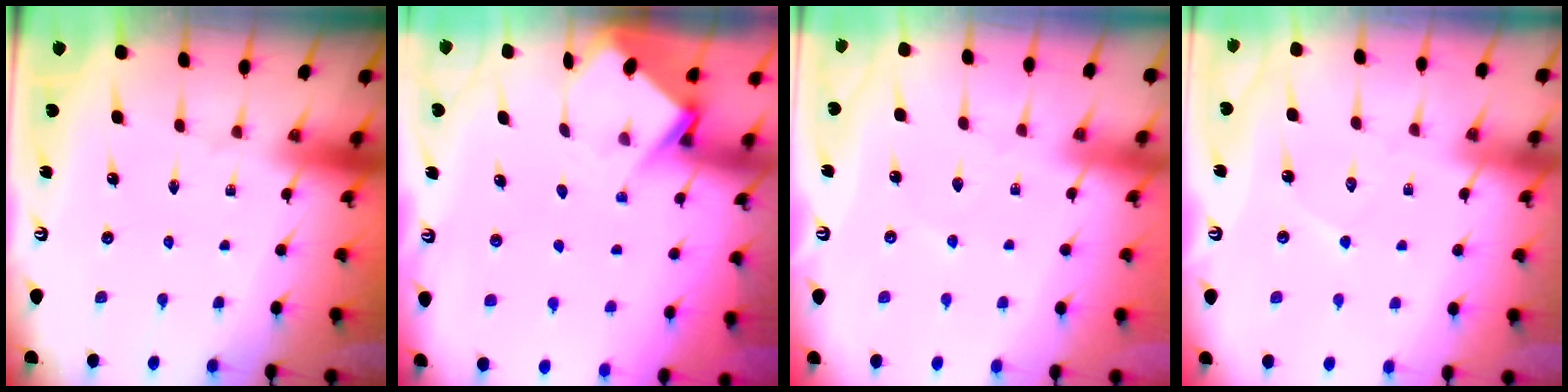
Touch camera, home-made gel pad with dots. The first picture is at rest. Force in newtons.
{"total": 4.7, "press": 4.7, "slide": 0.2}
{"total": 2.4, "press": 2.4, "slide": 0.5}
{"total": 4.4, "press": 4.4, "slide": 0.3}